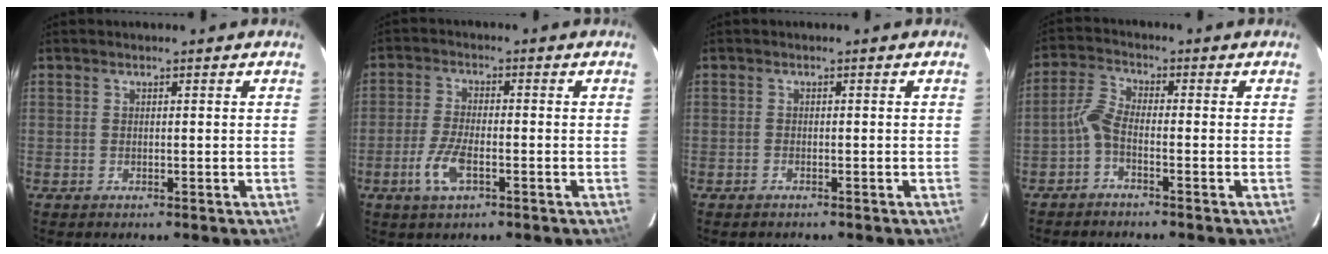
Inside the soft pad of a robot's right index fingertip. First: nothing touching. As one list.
[{"total": 6.4, "force": [-2.8, 2.3, 5.3], "torque": [-0.119, -0.003, -0.055]}, {"total": 0.8, "force": [-0.8, 0.3, 0.1], "torque": [-0.006, 0.003, -0.015]}, {"total": 3.0, "force": [-1.6, 0.9, 2.3], "torque": [-0.065, 0.012, -0.037]}]